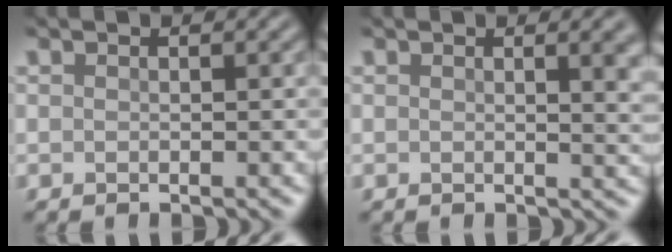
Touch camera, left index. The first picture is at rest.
{"total": 3.5, "force": [1.0, 1.3, 3.1], "torque": [-0.022, 0.004, 0.011]}